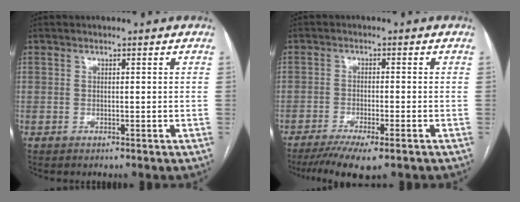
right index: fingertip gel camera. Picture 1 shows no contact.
{"total": 8.8, "force": [-6.4, 1.2, 5.9], "torque": [-0.091, -0.018, -0.100]}